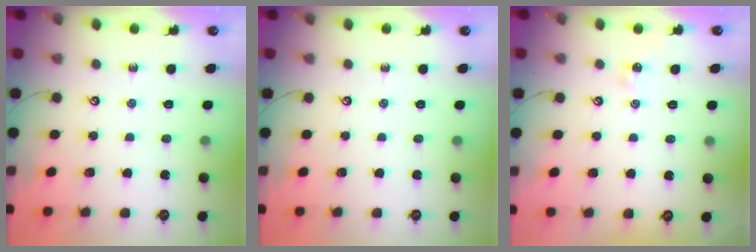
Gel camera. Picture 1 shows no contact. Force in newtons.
{"total": 0.0}
{"total": 3.1, "press": 3.0, "slide": 0.5}